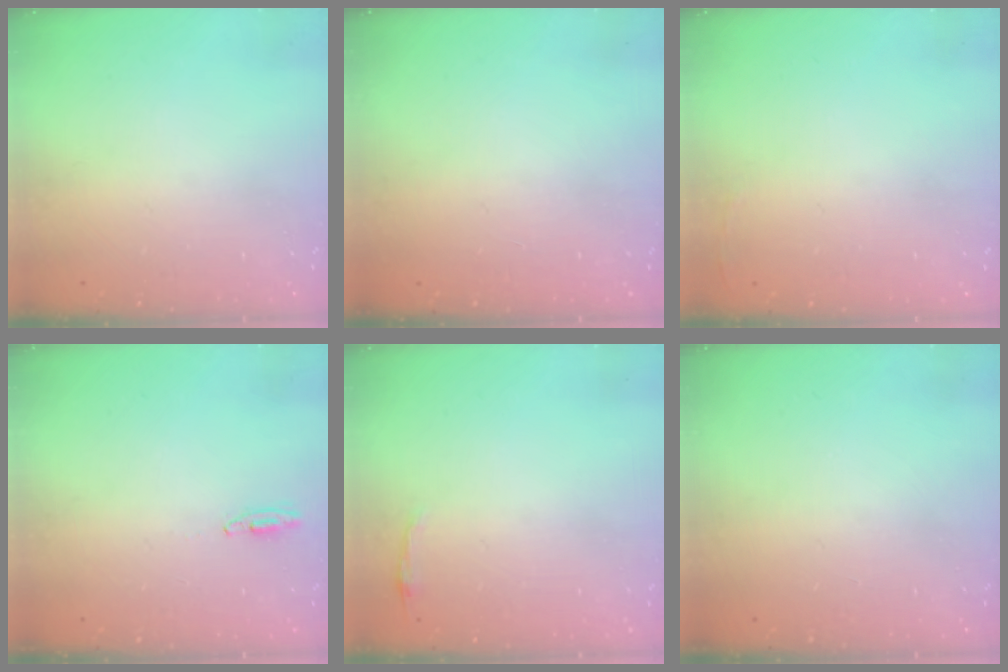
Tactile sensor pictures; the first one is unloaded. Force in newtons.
{"total": 0.0}
{"total": 2.5, "press": 2.4, "slide": 0.9}
{"total": 2.7, "press": 2.5, "slide": 1.0}
{"total": 2.8, "press": 2.8, "slide": 0.6}
{"total": 0.0}